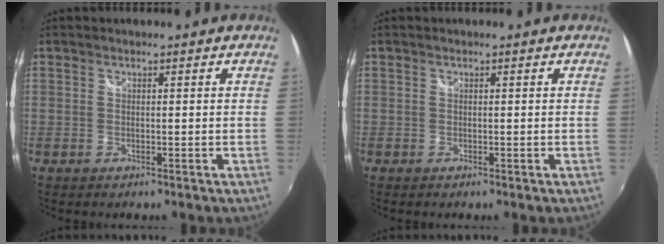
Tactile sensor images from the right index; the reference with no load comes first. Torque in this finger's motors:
{"motor_torque": [0.12, -0.02, -0.02, 0.01]}